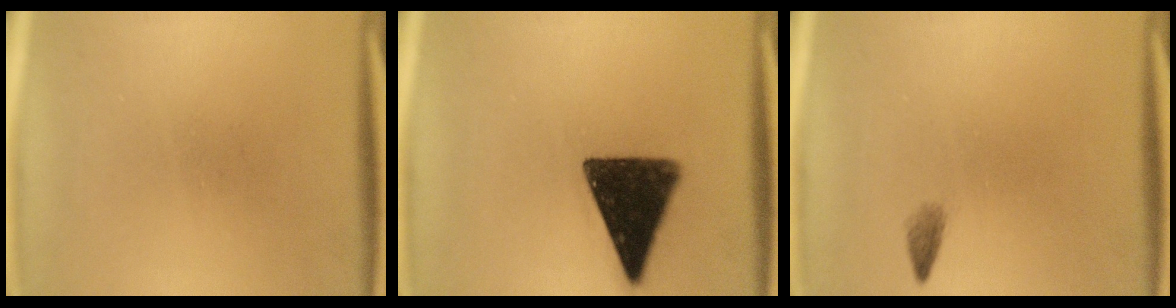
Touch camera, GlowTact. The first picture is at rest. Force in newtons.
{"total": 14.7}
{"total": 1.0}